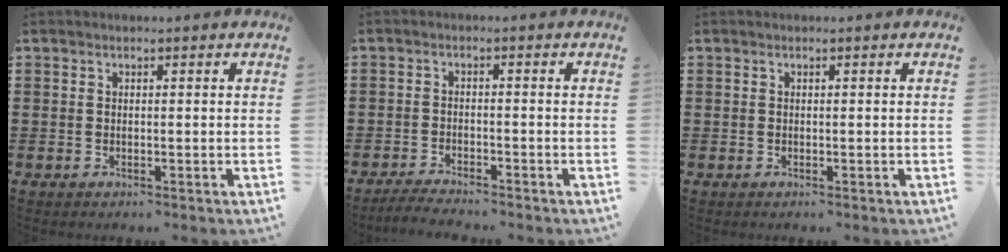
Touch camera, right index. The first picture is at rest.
{"total": 2.7, "force": [-2.6, -0.1, 0.6], "torque": [-0.009, 0.000, -0.053]}
{"total": 0.0}